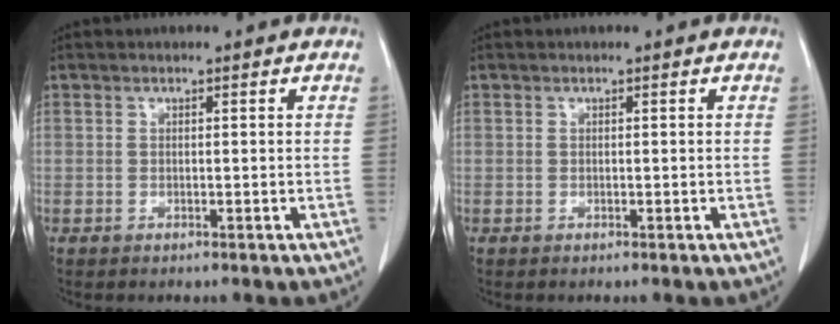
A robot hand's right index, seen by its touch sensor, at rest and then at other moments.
{"total": 0.0}